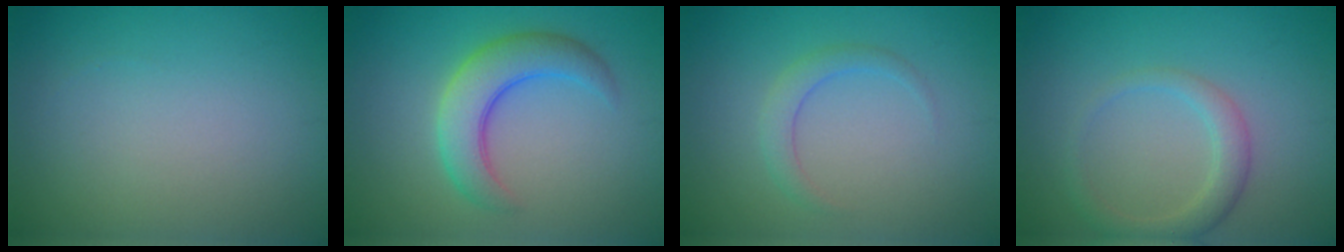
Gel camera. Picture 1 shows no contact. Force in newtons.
{"total": 5.1, "press": 5.1, "slide": 0.2}
{"total": 1.8, "press": 1.8, "slide": 0.1}
{"total": 2.5, "press": 2.5, "slide": 0.2}